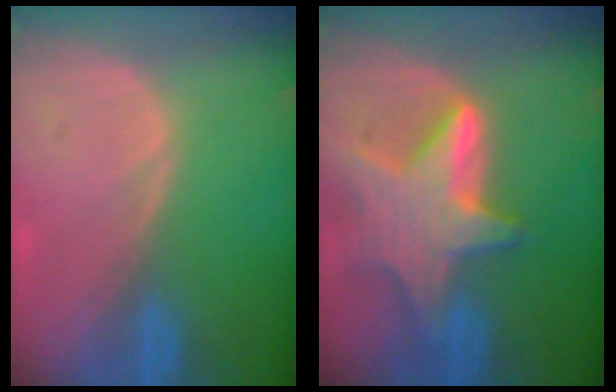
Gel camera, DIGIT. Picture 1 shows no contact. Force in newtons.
{"total": 9.0, "press": 9.0, "slide": 0.7}